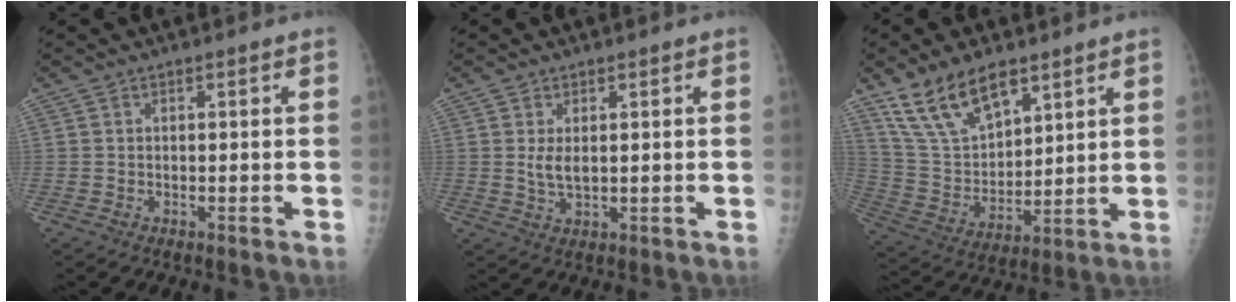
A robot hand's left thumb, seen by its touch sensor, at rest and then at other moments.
{"total": 2.8, "force": [0.6, 1.5, 2.4], "torque": [-0.043, -0.009, 0.016]}
{"total": 14.3, "force": [9.6, 6.9, 8.0], "torque": [-0.121, -0.042, 0.198]}